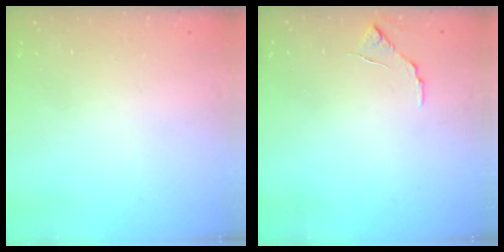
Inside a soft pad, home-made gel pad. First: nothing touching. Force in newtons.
{"total": 5.9, "press": 5.8, "slide": 0.6}